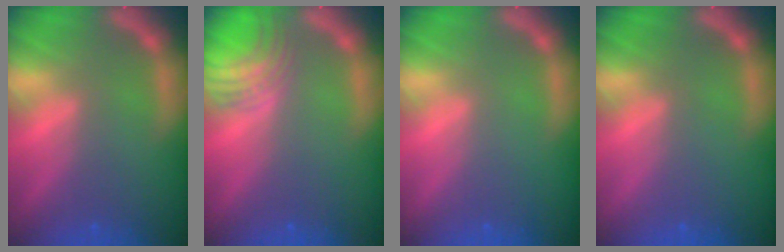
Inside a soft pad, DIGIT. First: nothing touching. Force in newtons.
{"total": 5.0}
{"total": 0.0}
{"total": 0.0}